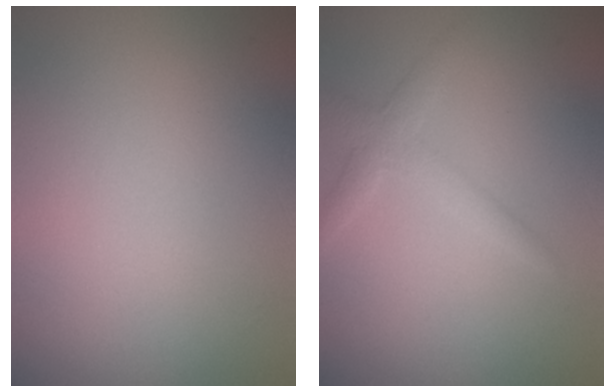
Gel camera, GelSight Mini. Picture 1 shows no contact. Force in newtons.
{"total": 2.2, "press": 2.2, "slide": 0.1}